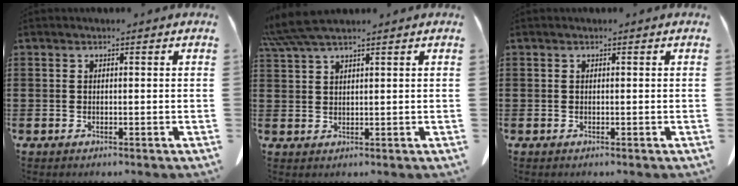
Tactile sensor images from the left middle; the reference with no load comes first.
{"total": 4.6, "force": [3.8, 0.4, 2.6], "torque": [-0.062, -0.005, 0.071]}
{"total": 0.0}